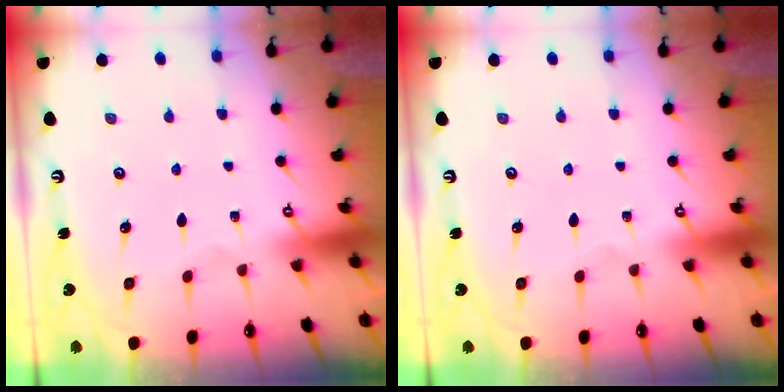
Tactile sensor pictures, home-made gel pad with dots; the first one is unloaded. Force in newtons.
{"total": 0.0}